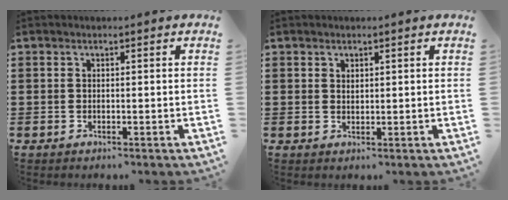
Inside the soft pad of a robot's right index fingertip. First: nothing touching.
{"total": 1.0, "force": [0.9, 0.5, 0.2], "torque": [-0.004, 0.002, 0.017]}